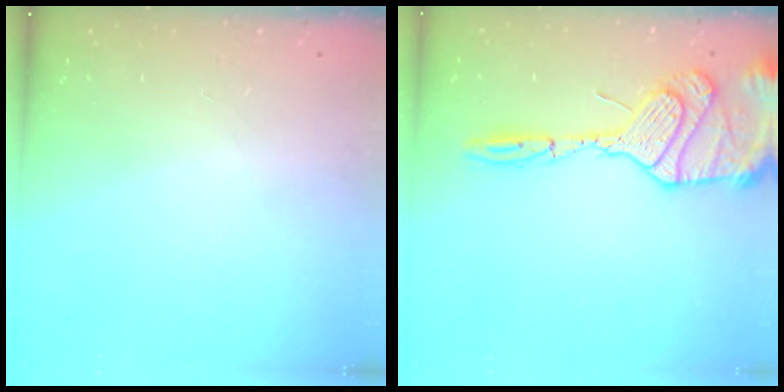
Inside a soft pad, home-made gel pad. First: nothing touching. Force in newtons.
{"total": 18.6, "press": 18.4, "slide": 3.1}